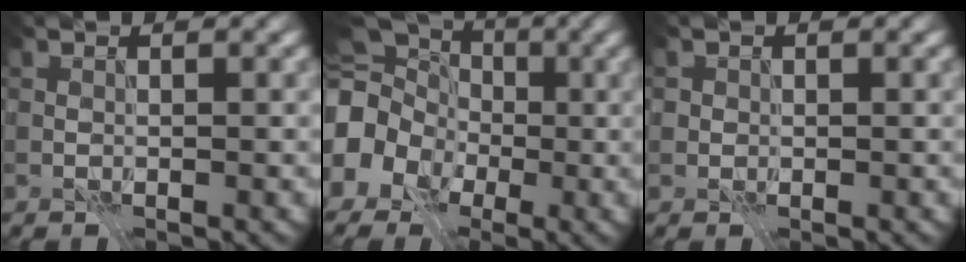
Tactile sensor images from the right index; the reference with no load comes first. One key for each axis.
{"total": 14.1, "fx": -1.4, "fy": 12.7, "fz": 6.0, "tx": -0.143, "ty": 0.003, "tz": -0.065}
{"total": 0.8, "fx": 0.1, "fy": 0.7, "fz": 0.0, "tx": 0.007, "ty": -0.003, "tz": 0.000}